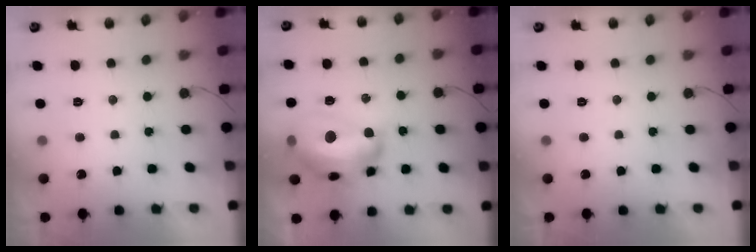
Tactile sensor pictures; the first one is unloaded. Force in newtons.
{"total": 19.1, "press": 19.0, "slide": 1.4}
{"total": 0.0}